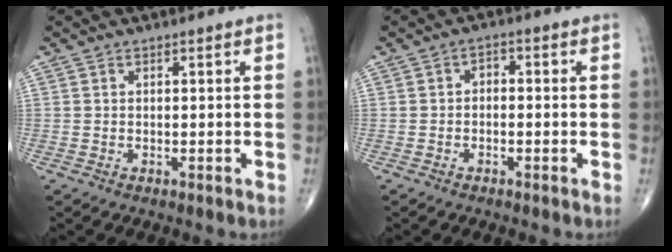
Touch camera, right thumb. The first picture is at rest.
{"total": 1.9, "force": [-0.6, 1.3, 1.2], "torque": [-0.011, 0.017, -0.016]}